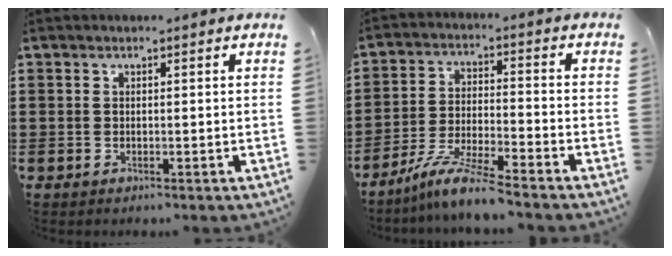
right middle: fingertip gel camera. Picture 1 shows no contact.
{"total": 7.5, "force": [-6.5, -0.4, 3.7], "torque": [-0.083, -0.016, -0.127]}